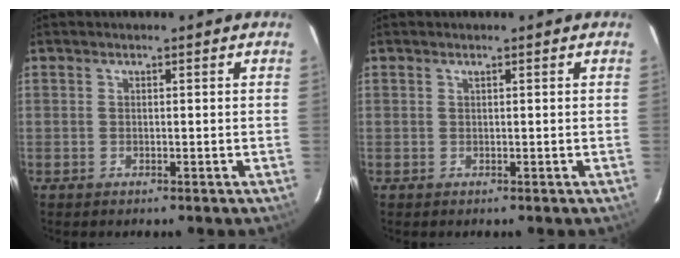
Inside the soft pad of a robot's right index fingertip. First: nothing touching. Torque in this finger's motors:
{"motor_torque": [-0.11, 0.11, -0.04, 0.01]}